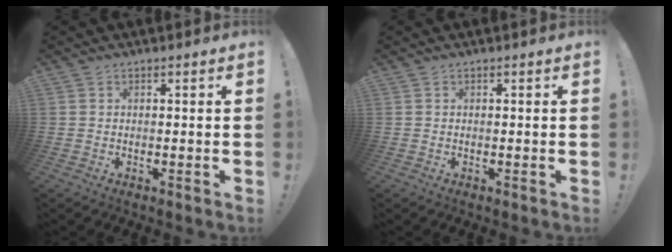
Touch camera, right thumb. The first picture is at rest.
{"total": 0.0}